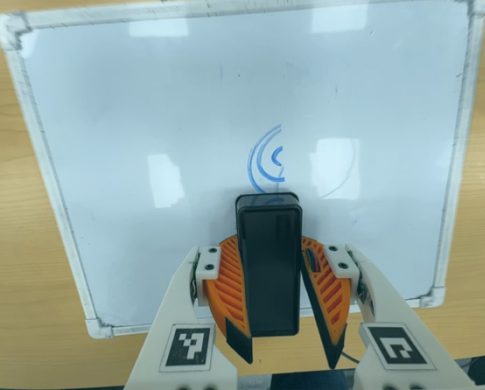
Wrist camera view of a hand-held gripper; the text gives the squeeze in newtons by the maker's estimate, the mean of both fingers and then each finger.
{"total": 9.4, "left": 9.6, "right": 9.2}